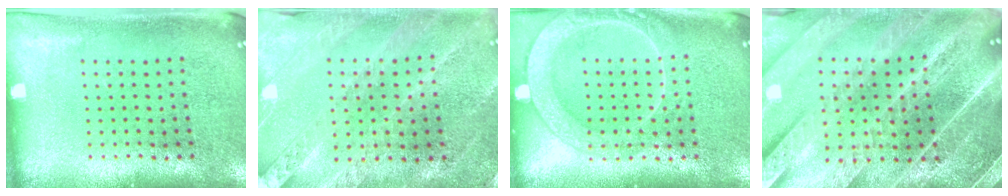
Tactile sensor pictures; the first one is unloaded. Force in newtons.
{"total": 1.3, "press": 1.3, "slide": 0.2}
{"total": 3.1, "press": 3.1, "slide": 0.4}
{"total": 5.5, "press": 4.7, "slide": 2.8}